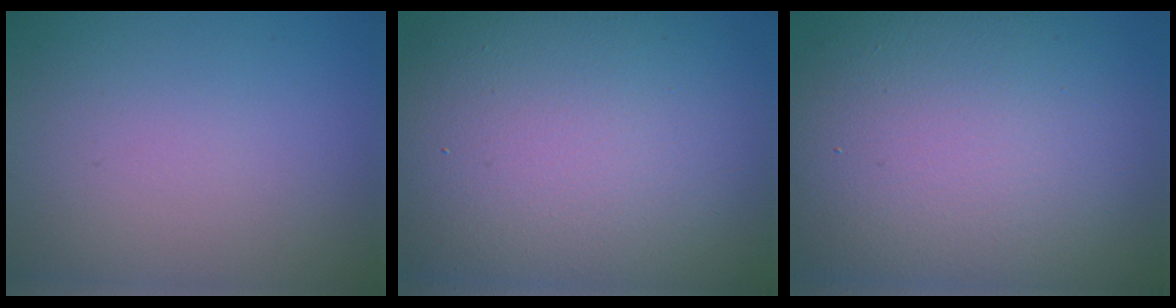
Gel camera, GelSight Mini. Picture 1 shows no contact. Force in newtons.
{"total": 17.1, "press": 17.1, "slide": 0.8}
{"total": 14.2, "press": 14.2, "slide": 1.1}